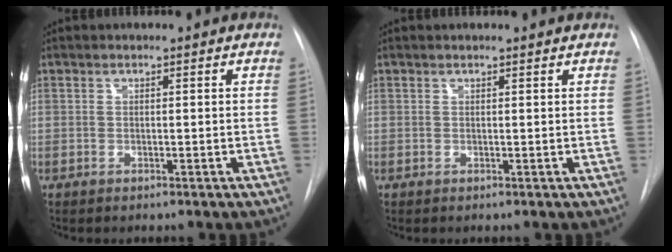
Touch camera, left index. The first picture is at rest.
{"total": 1.5, "force": [1.4, -0.1, 0.3], "torque": [-0.009, 0.006, 0.015]}